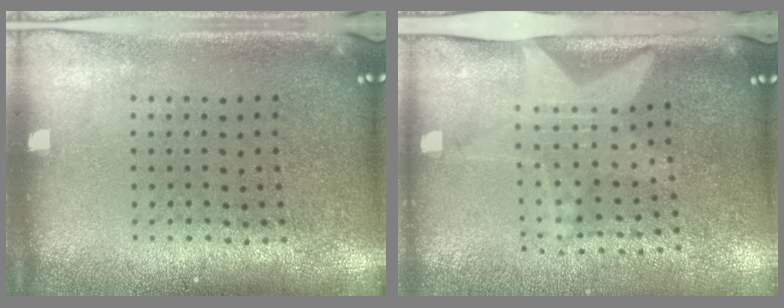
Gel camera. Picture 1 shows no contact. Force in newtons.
{"total": 2.0, "press": 1.5, "slide": 1.3}